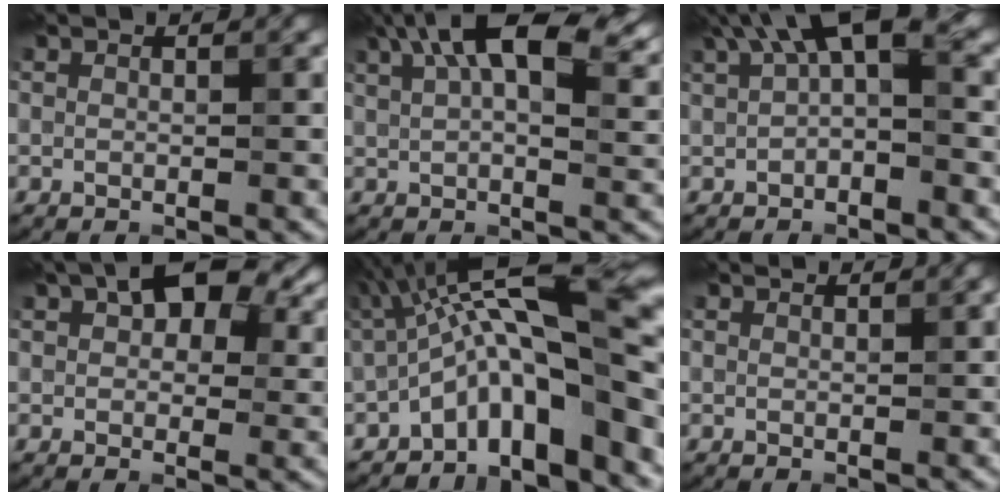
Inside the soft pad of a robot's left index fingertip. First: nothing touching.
{"total": 13.0, "force": [6.7, 5.8, 9.6], "torque": [-0.140, 0.024, 0.100]}
{"total": 6.2, "force": [2.5, 2.5, 5.1], "torque": [-0.074, 0.015, 0.031]}
{"total": 8.6, "force": [3.7, 4.9, 6.1], "torque": [-0.078, 0.015, 0.046]}
{"total": 13.2, "force": [-2.3, 3.5, 12.5], "torque": [-0.179, 0.037, -0.039]}
{"total": 0.9, "force": [0.9, 0.0, 0.2], "torque": [-0.006, 0.000, 0.011]}